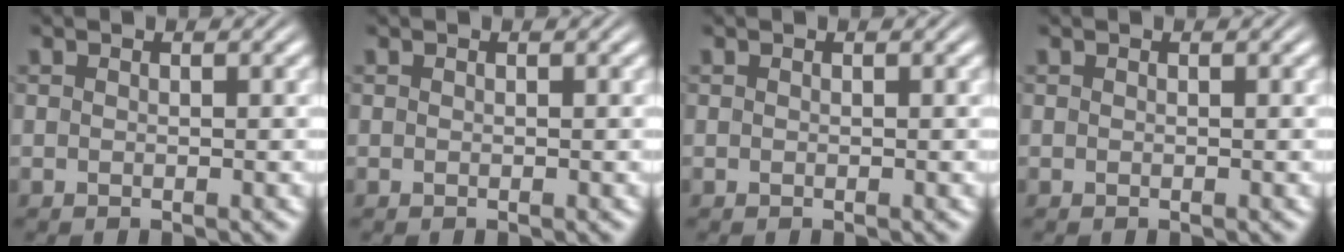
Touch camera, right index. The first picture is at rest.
{"total": 0.0}
{"total": 0.0}
{"total": 0.0}